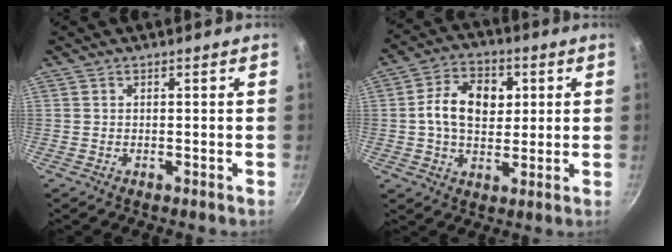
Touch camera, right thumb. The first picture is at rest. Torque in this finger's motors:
{"motor_torque": [1.32, 1.47, 0.64, -0.53, 0.09]}